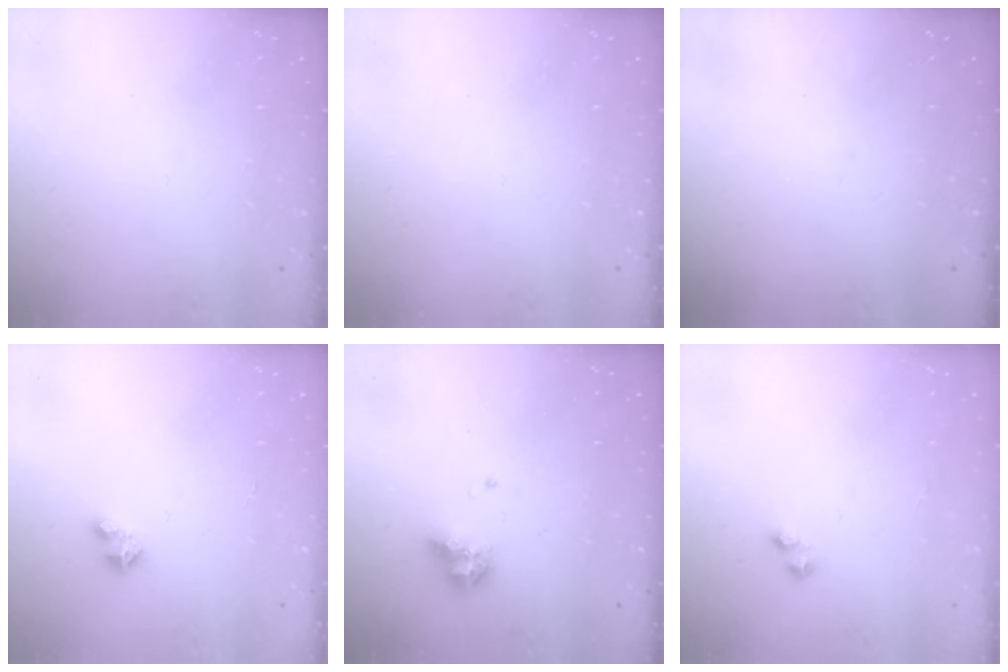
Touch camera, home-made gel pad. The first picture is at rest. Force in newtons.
{"total": 0.0}
{"total": 0.0}
{"total": 2.1, "press": 2.1, "slide": 0.2}
{"total": 8.5, "press": 8.4, "slide": 0.9}
{"total": 1.6, "press": 1.5, "slide": 0.4}